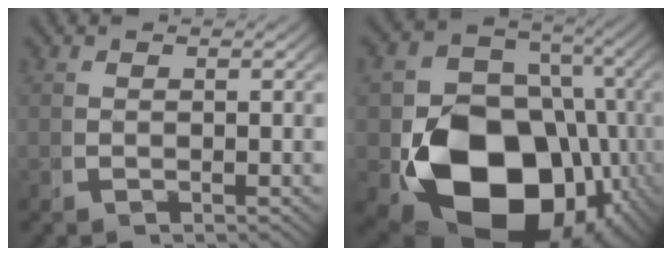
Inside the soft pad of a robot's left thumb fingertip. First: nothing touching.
{"total": 22.9, "force": [-5.8, 16.1, 15.1], "torque": [-0.265, -0.098, -0.052]}